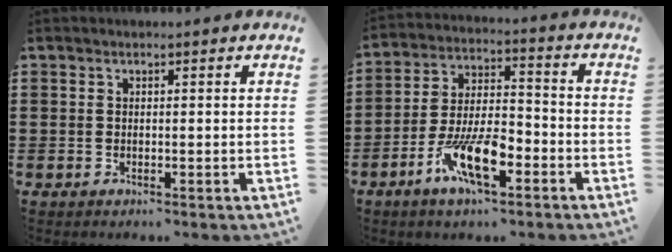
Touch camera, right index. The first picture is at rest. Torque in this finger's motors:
{"motor_torque": [1.52, 0.61, 0.60, 0.17]}